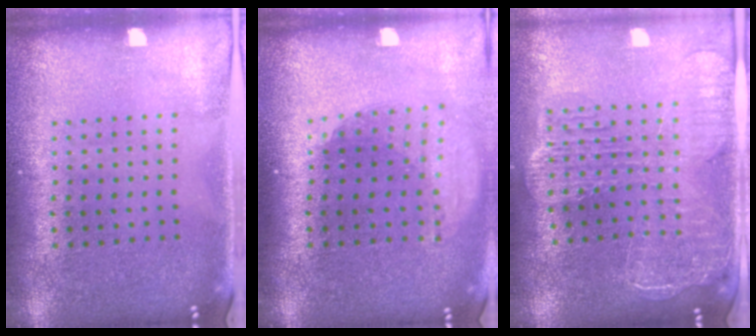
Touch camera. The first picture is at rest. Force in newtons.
{"total": 1.8, "press": 1.4, "slide": 1.2}
{"total": 2.7, "press": 2.3, "slide": 1.4}